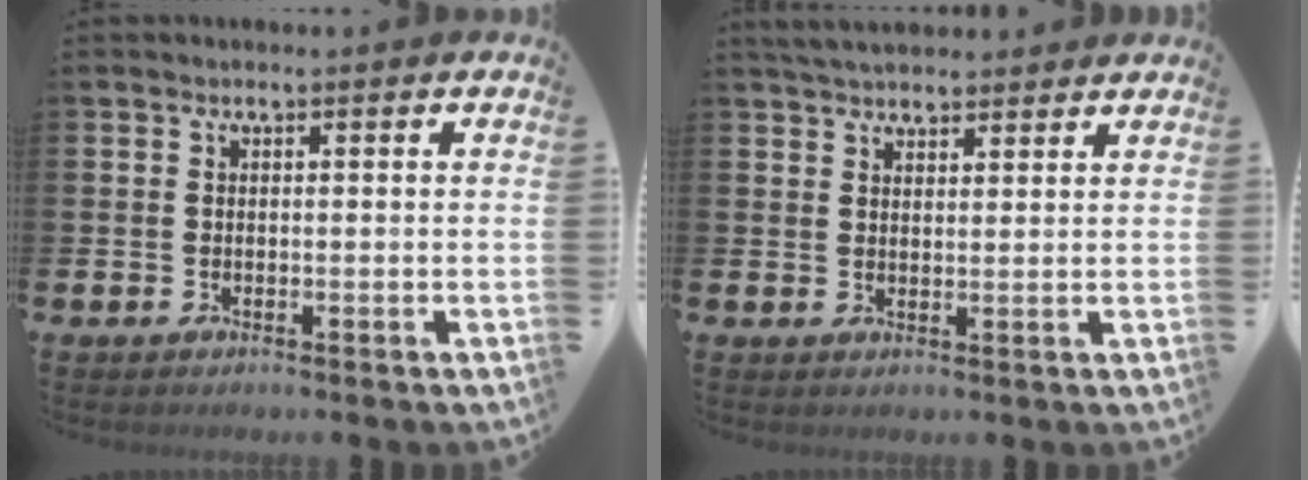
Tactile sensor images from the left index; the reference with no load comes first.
{"total": 4.0, "force": [3.8, 0.9, 0.6], "torque": [-0.019, -0.014, 0.072]}